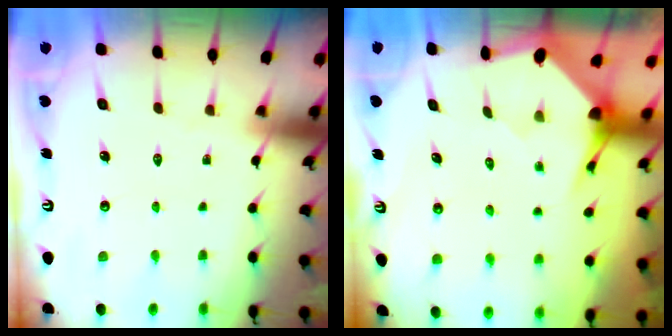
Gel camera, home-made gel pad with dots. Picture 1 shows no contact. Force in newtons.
{"total": 3.5, "press": 3.5, "slide": 0.5}